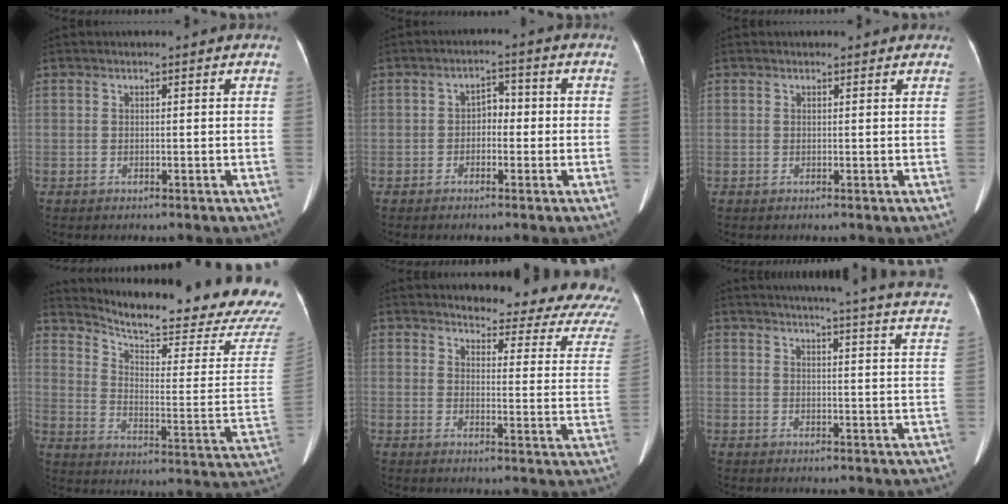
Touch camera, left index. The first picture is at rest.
{"total": 3.2, "force": [-0.5, 2.0, 2.4], "torque": [-0.036, 0.020, -0.012]}
{"total": 1.2, "force": [1.0, 0.5, 0.2], "torque": [-0.008, 0.004, 0.009]}
{"total": 25.0, "force": [23.7, 1.3, 7.8], "torque": [-0.126, -0.111, 0.293]}
{"total": 15.3, "force": [13.8, 2.7, 5.8], "torque": [-0.048, -0.068, 0.132]}
{"total": 24.9, "force": [22.8, 0.5, 9.9], "torque": [-0.132, -0.069, 0.251]}